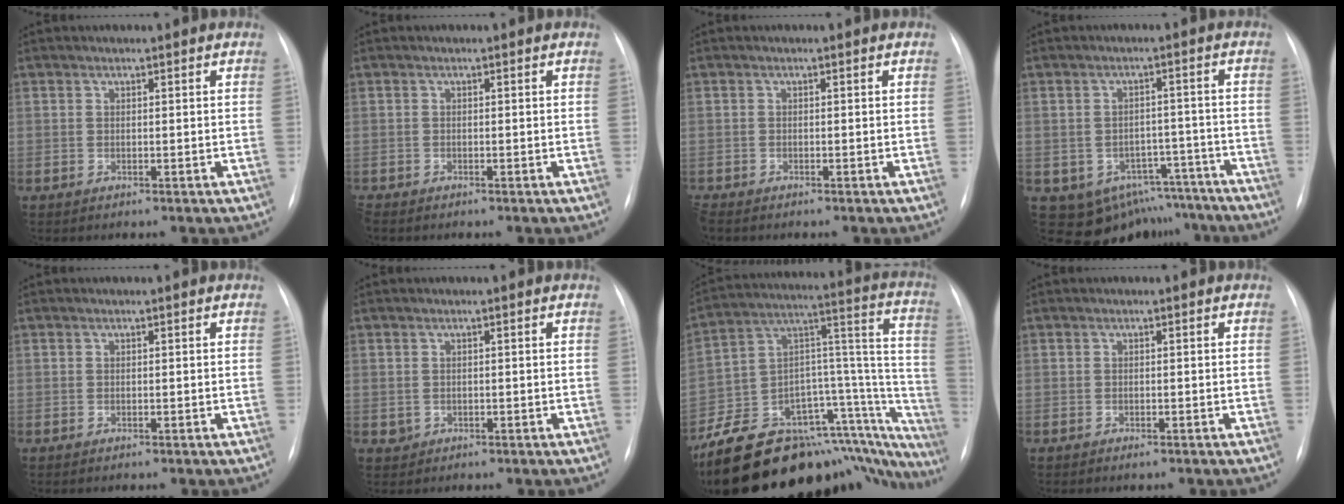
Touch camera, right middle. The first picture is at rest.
{"total": 0.8, "force": [-0.8, 0.2, 0.2], "torque": [-0.007, -0.002, -0.014]}
{"total": 1.0, "force": [-1.0, 0.2, 0.3], "torque": [-0.009, -0.003, -0.017]}
{"total": 10.8, "force": [-7.4, 7.5, 2.4], "torque": [-0.024, 0.036, -0.087]}
{"total": 0.0}
{"total": 1.1, "force": [-0.2, 1.1, 0.2], "torque": [-0.004, 0.003, 0.001]}
{"total": 34.9, "force": [-28.0, 11.8, 17.1], "torque": [-0.161, 0.037, -0.394]}
{"total": 0.7, "force": [-0.5, 0.2, 0.3], "torque": [-0.008, -0.002, -0.006]}